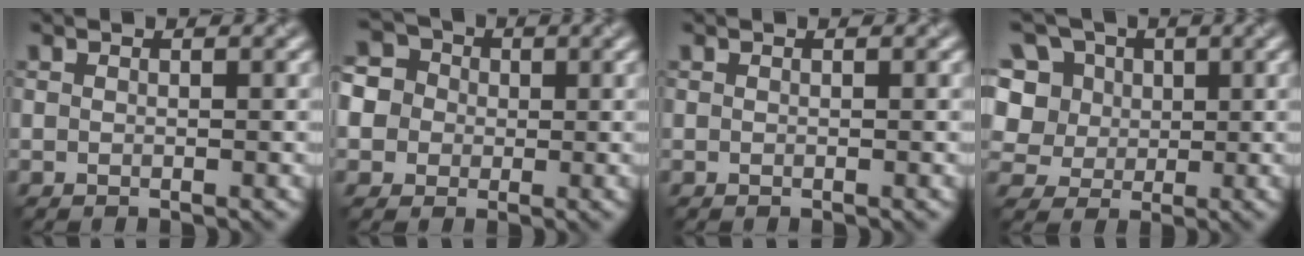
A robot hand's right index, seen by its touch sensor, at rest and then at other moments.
{"total": 7.3, "force": [0.8, 6.6, 2.9], "torque": [-0.060, 0.039, -0.015]}
{"total": 0.0}
{"total": 12.3, "force": [4.8, 9.6, 6.1], "torque": [-0.144, 0.040, 0.071]}